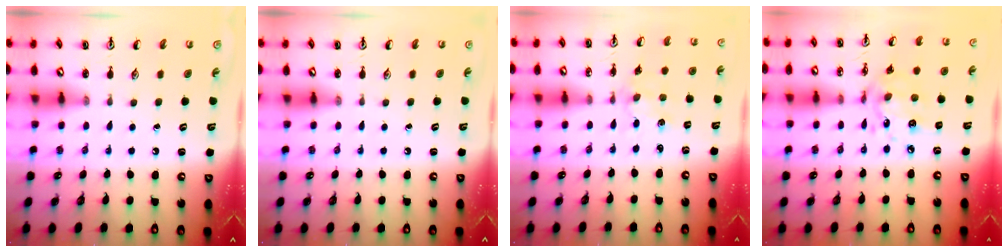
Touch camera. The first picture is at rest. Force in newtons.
{"total": 0.0}
{"total": 3.0, "press": 3.0, "slide": 0.3}
{"total": 12.0, "press": 12.0, "slide": 0.8}